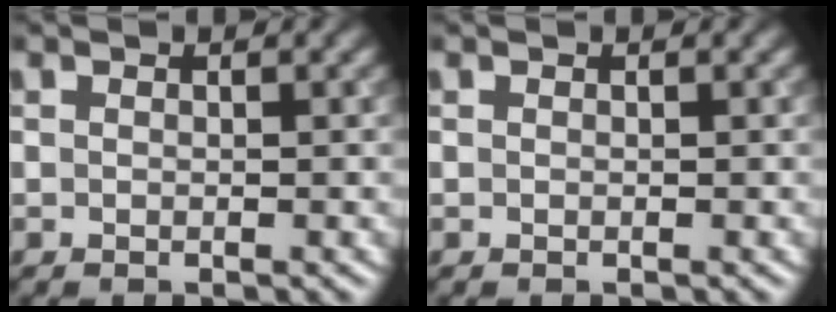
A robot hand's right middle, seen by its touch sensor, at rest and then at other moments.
{"total": 0.0}